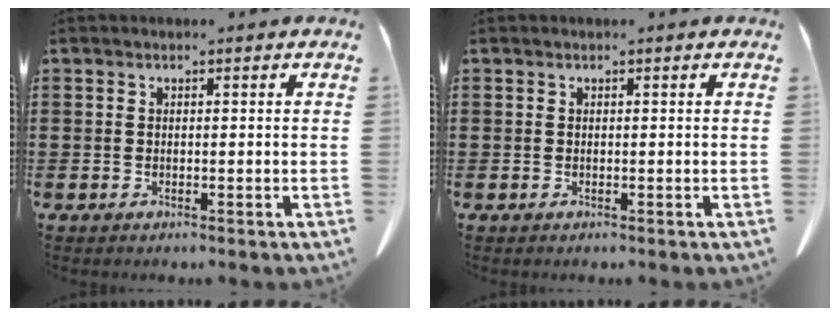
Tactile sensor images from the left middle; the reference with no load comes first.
{"total": 0.0}